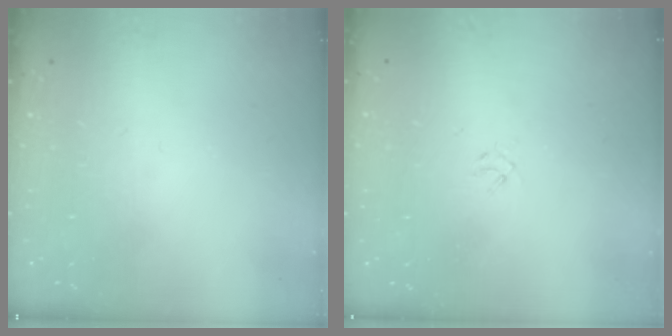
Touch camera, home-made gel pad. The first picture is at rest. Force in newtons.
{"total": 1.3, "press": 1.2, "slide": 0.5}